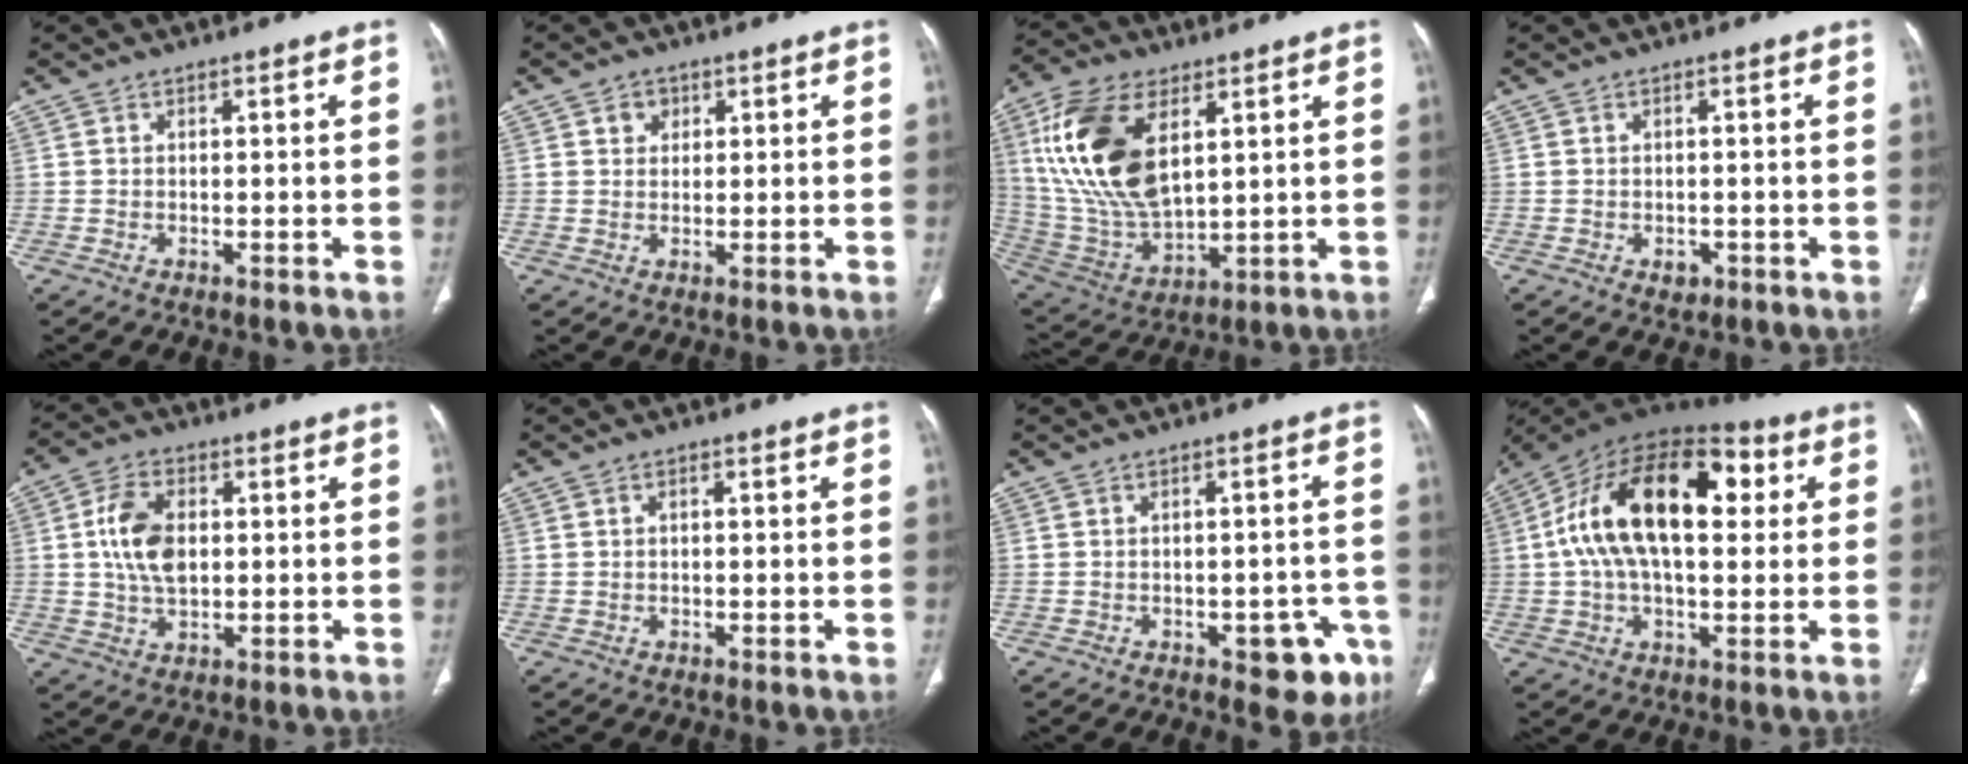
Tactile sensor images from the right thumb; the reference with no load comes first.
{"total": 2.5, "force": [1.1, 2.1, 0.8], "torque": [0.001, -0.004, 0.016]}
{"total": 20.3, "force": [6.6, 10.6, 16.0], "torque": [-0.316, -0.023, 0.134]}
{"total": 1.9, "force": [-0.7, 1.4, 1.0], "torque": [-0.008, 0.002, -0.003]}
{"total": 9.4, "force": [1.1, 5.7, 7.3], "torque": [-0.133, 0.001, 0.023]}
{"total": 0.8, "force": [0.1, 0.4, 0.6], "torque": [-0.013, 0.002, 0.001]}
{"total": 8.0, "force": [-3.7, 4.1, 5.8], "torque": [-0.037, 0.019, -0.038]}
{"total": 23.8, "force": [4.6, 12.7, 19.6], "torque": [-0.331, 0.034, 0.066]}